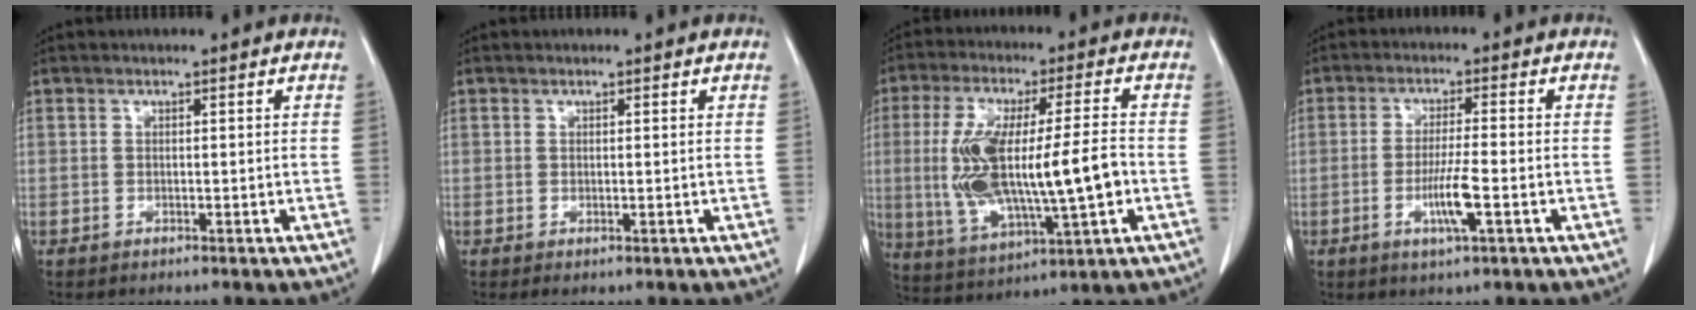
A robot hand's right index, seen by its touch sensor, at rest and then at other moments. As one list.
[{"total": 0.6, "force": [0.1, 0.2, 0.6], "torque": [-0.018, -0.004, 0.004]}, {"total": 16.9, "force": [-1.4, 3.4, 16.5], "torque": [-0.326, 0.003, -0.014]}, {"total": 5.9, "force": [-2.0, 0.1, 5.6], "torque": [-0.107, -0.010, -0.036]}]